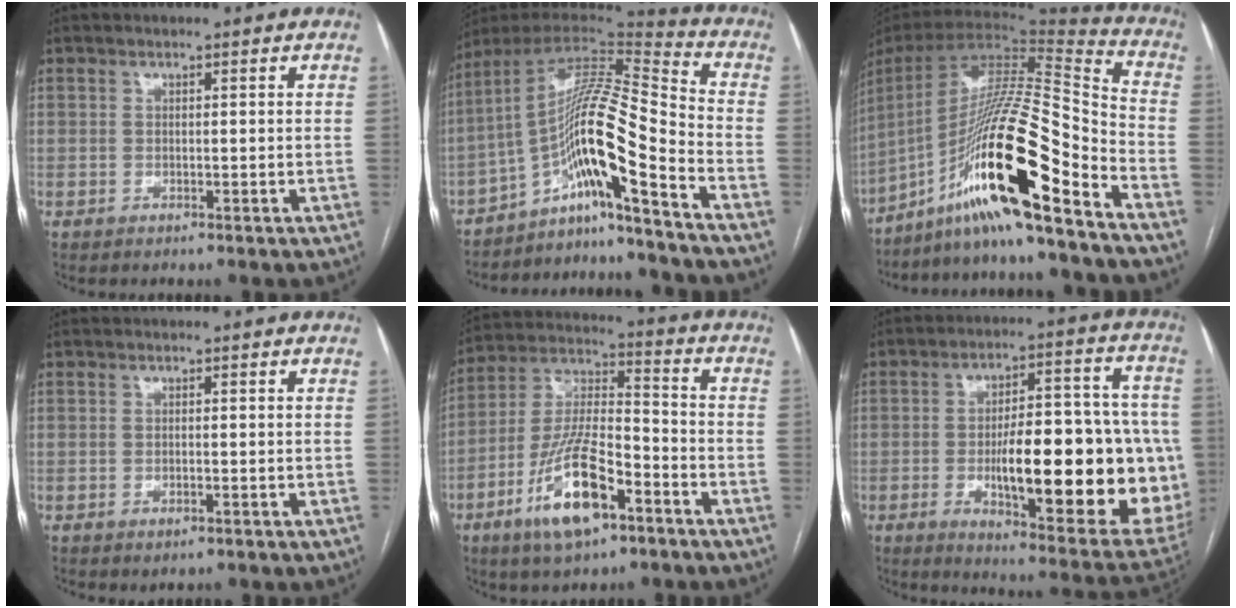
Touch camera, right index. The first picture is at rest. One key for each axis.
{"total": 14.7, "fx": -9.0, "fy": -1.1, "fz": 11.6, "tx": -0.202, "ty": 0.024, "tz": -0.156}
{"total": 23.5, "fx": -14.6, "fy": 0.4, "fz": 18.4, "tx": -0.342, "ty": -0.002, "tz": -0.263}
{"total": 1.1, "fx": -0.5, "fy": 0.4, "fz": 0.9, "tx": -0.018, "ty": -0.003, "tz": -0.002}
{"total": 15.0, "fx": -7.6, "fy": 4.5, "fz": 12.1, "tx": -0.246, "ty": -0.001, "tz": -0.134}
{"total": 26.0, "fx": -3.9, "fy": 6.8, "fz": 24.8, "tx": -0.292, "ty": 0.011, "tz": -0.037}